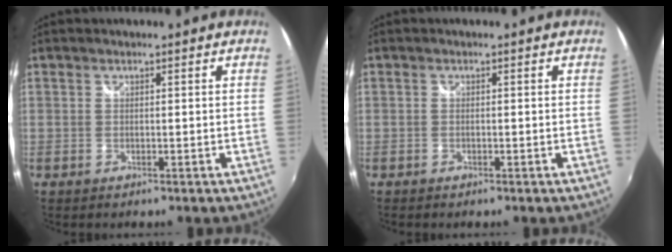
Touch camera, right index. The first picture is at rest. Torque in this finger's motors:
{"motor_torque": [0.19, 0.04, 0.05, 0.00]}